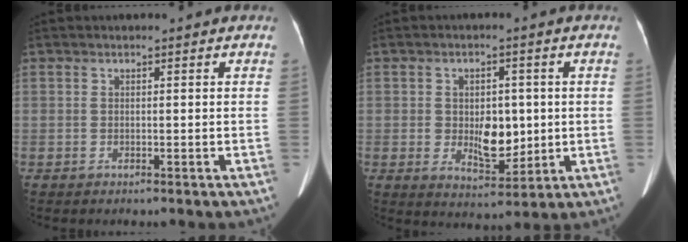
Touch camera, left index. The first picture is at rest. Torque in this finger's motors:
{"motor_torque": [0.20, -0.03, 0.14, 0.07]}